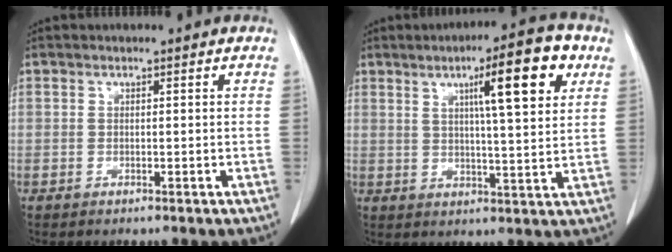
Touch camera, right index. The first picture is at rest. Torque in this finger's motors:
{"motor_torque": [1.62, 0.52, 0.74, 0.16]}